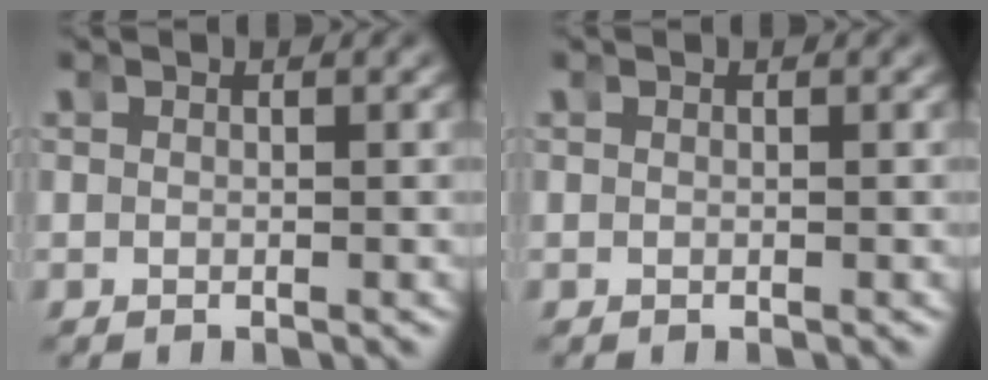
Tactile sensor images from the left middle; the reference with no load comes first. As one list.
[{"total": 0.0}]